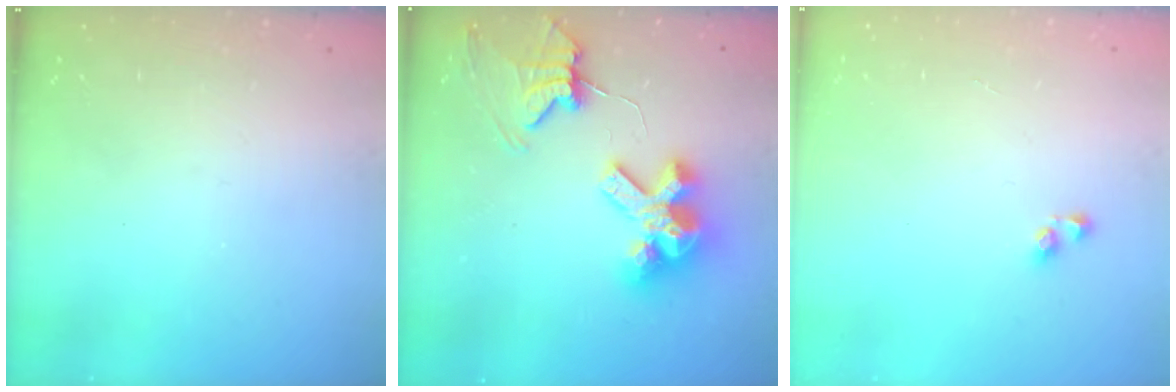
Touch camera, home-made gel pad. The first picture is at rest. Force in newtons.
{"total": 11.7, "press": 11.6, "slide": 1.3}
{"total": 2.9, "press": 2.9, "slide": 0.2}